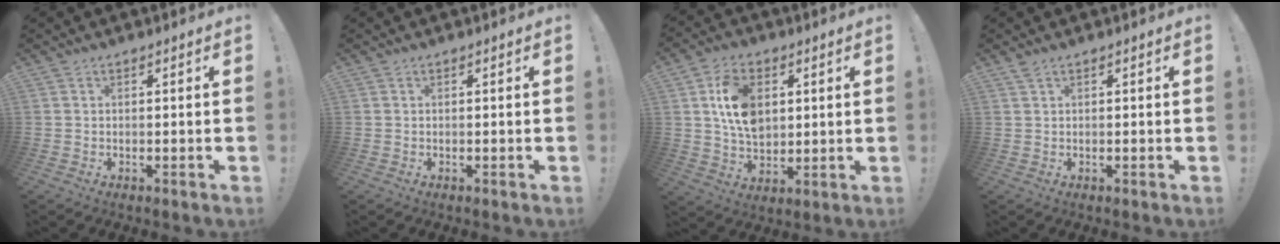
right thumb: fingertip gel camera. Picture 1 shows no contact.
{"total": 0.0}
{"total": 13.3, "force": [3.6, 9.6, 8.4], "torque": [-0.136, 0.007, 0.070]}
{"total": 1.1, "force": [0.9, 0.2, 0.6], "torque": [-0.006, -0.003, 0.015]}